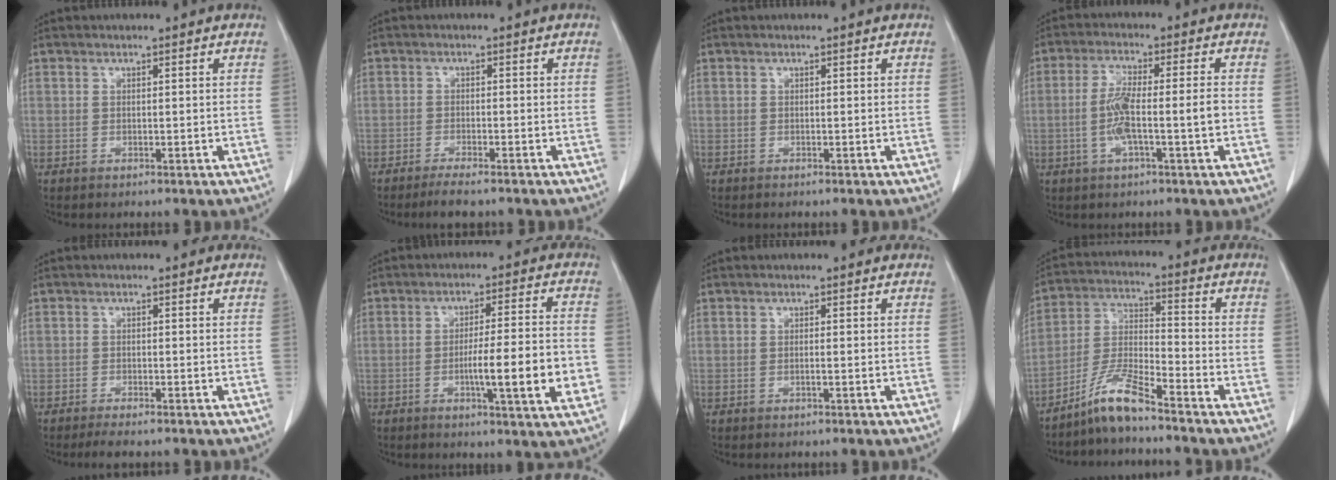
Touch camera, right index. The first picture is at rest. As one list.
[{"total": 3.5, "force": [-2.9, 0.4, 2.0], "torque": [-0.031, -0.006, -0.043]}, {"total": 0.0}, {"total": 6.9, "force": [-1.4, 0.4, 6.7], "torque": [-0.134, 0.008, -0.026]}, {"total": 2.8, "force": [-2.4, 0.4, 1.4], "torque": [-0.020, -0.005, -0.032]}, {"total": 11.3, "force": [-2.8, 0.3, 11.0], "torque": [-0.165, -0.006, -0.045]}, {"total": 0.5, "force": [-0.2, 0.0, 0.5], "torque": [-0.009, 0.001, -0.003]}, {"total": 7.7, "force": [-6.2, 0.2, 4.6], "torque": [-0.101, -0.010, -0.124]}]